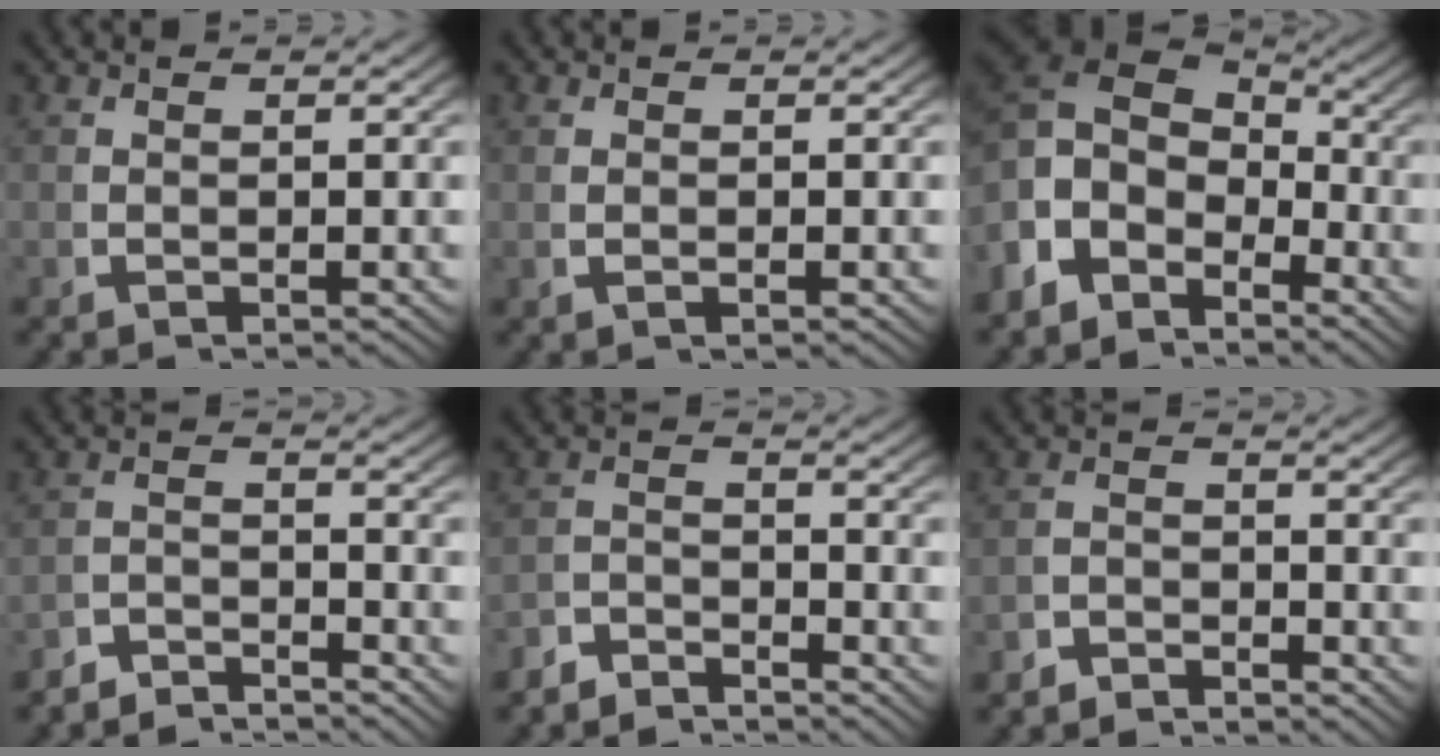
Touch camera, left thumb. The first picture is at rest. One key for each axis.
{"total": 0.6, "fx": 0.1, "fy": 0.1, "fz": 0.6, "tx": -0.016, "ty": 0.001, "tz": 0.005}
{"total": 9.1, "fx": 0.9, "fy": 6.5, "fz": 6.4, "tx": -0.140, "ty": -0.017, "tz": 0.021}
{"total": 3.9, "fx": -3.9, "fy": 0.3, "fz": 0.1, "tx": 0.013, "ty": -0.009, "tz": -0.074}
{"total": 3.5, "fx": -3.5, "fy": 0.5, "fz": 0.0, "tx": 0.010, "ty": -0.009, "tz": -0.068}
{"total": 3.0, "fx": -2.9, "fy": 0.7, "fz": -0.1, "tx": 0.011, "ty": -0.010, "tz": -0.054}